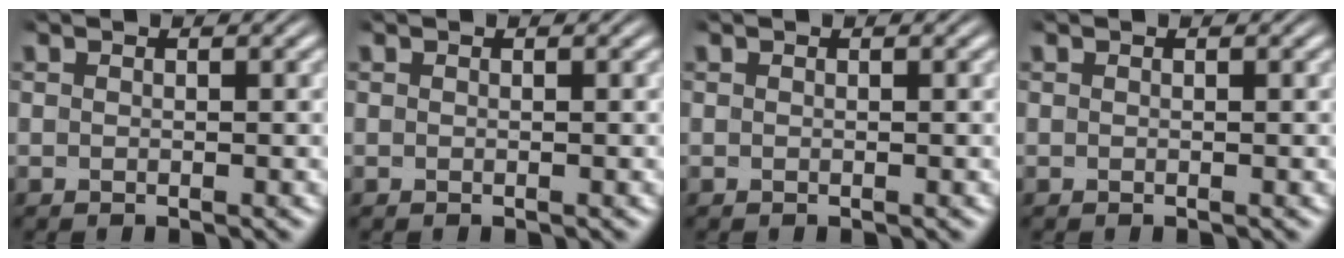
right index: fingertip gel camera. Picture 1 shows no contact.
{"total": 0.0}
{"total": 0.0}
{"total": 0.0}